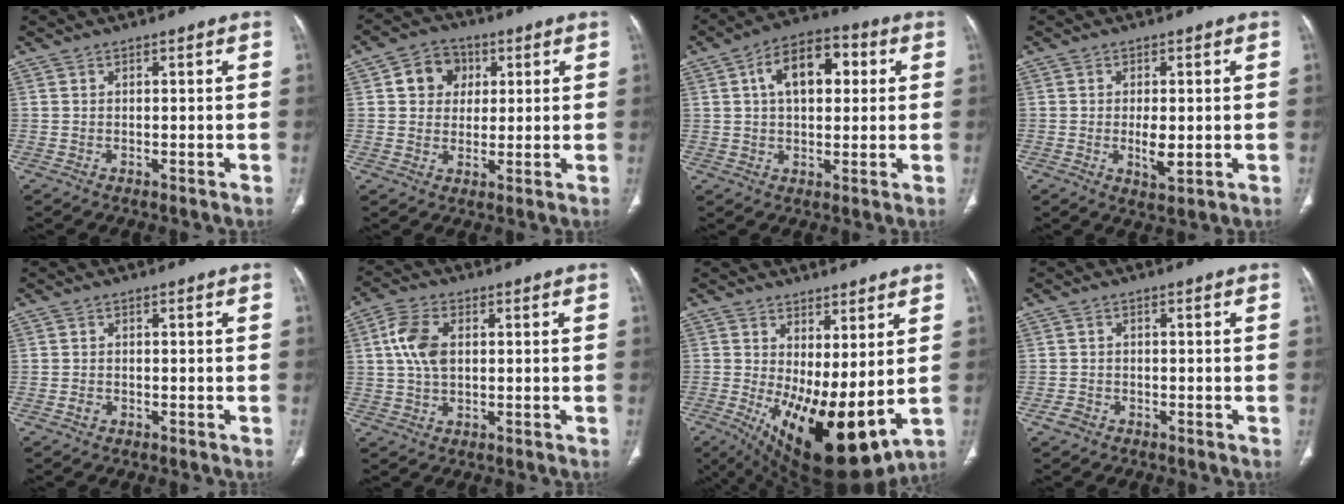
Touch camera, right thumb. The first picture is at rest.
{"total": 7.5, "force": [2.1, 6.5, 3.2], "torque": [-0.017, -0.001, 0.030]}
{"total": 12.5, "force": [3.2, 7.2, 9.7], "torque": [-0.132, 0.019, 0.045]}
{"total": 4.4, "force": [-0.4, 1.8, 4.0], "torque": [-0.068, -0.010, -0.004]}
{"total": 1.1, "force": [-0.5, 0.8, 0.5], "torque": [-0.011, 0.003, -0.008]}
{"total": 7.5, "force": [1.4, 4.4, 5.9], "torque": [-0.123, 0.007, 0.027]}
{"total": 16.7, "force": [0.0, 6.5, 15.3], "torque": [-0.260, -0.035, 0.024]}
{"total": 2.0, "force": [-1.2, 1.4, 0.6], "torque": [-0.013, 0.006, -0.021]}